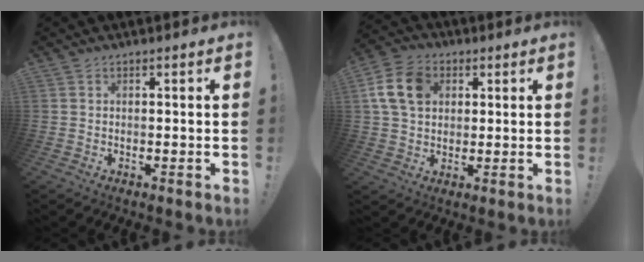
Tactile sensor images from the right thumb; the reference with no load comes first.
{"total": 12.5, "force": [3.7, 9.4, 7.4], "torque": [-0.141, 0.005, 0.077]}